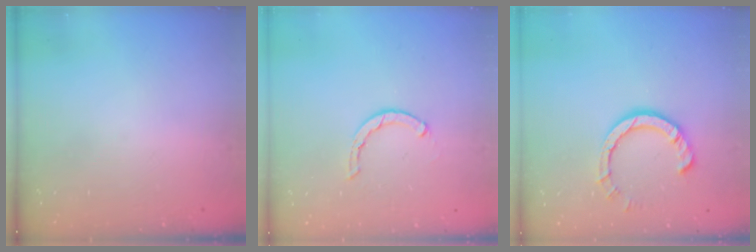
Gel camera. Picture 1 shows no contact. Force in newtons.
{"total": 1.7, "press": 1.6, "slide": 0.3}
{"total": 7.5, "press": 7.4, "slide": 0.9}